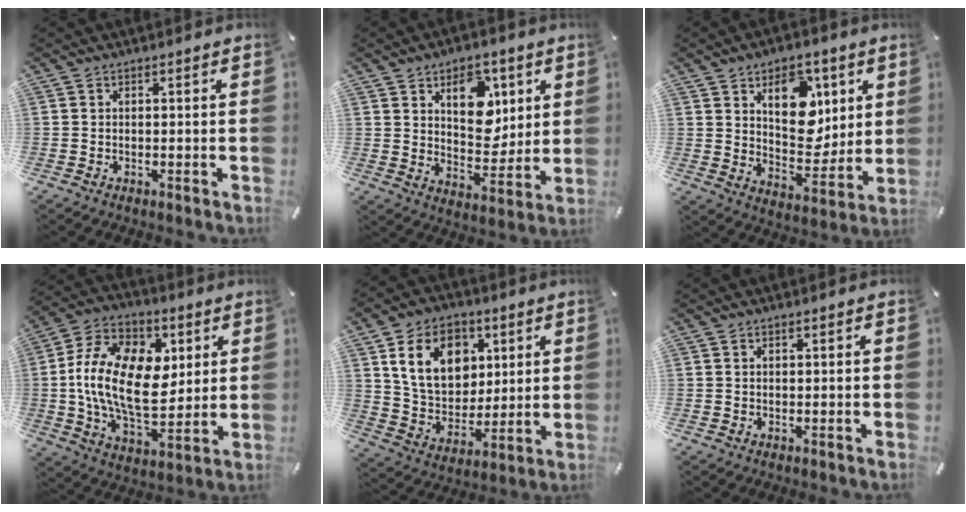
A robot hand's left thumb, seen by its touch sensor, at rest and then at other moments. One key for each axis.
{"total": 12.9, "fx": 5.5, "fy": 8.9, "fz": 7.6, "tx": -0.096, "ty": -0.019, "tz": 0.097}
{"total": 14.6, "fx": 6.2, "fy": 9.9, "fz": 8.7, "tx": -0.104, "ty": -0.031, "tz": 0.110}
{"total": 20.7, "fx": 1.9, "fy": 13.5, "fz": 15.6, "tx": -0.304, "ty": -0.005, "tz": 0.031}
{"total": 15.6, "fx": 5.7, "fy": 12.0, "fz": 8.1, "tx": -0.147, "ty": -0.002, "tz": 0.110}
{"total": 0.6, "fx": 0.3, "fy": 0.4, "fz": 0.3, "tx": -0.007, "ty": 0.001, "tz": 0.006}